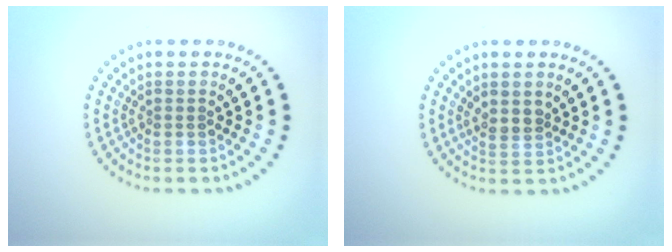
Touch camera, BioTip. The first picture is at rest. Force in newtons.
{"total": 1.7, "press": 1.5, "slide": 0.9}